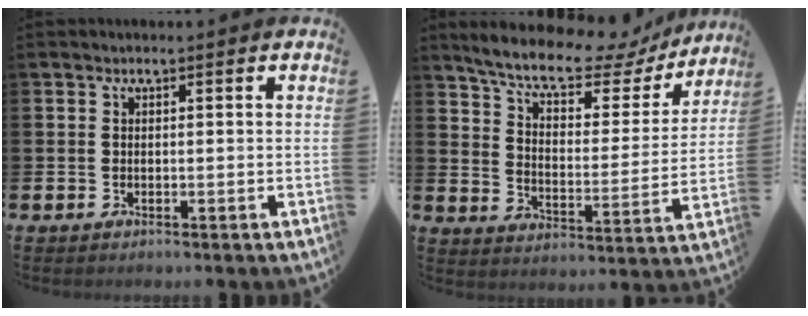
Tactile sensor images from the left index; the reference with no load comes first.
{"total": 9.5, "force": [8.3, 2.8, 3.8], "torque": [-0.096, -0.057, 0.137]}